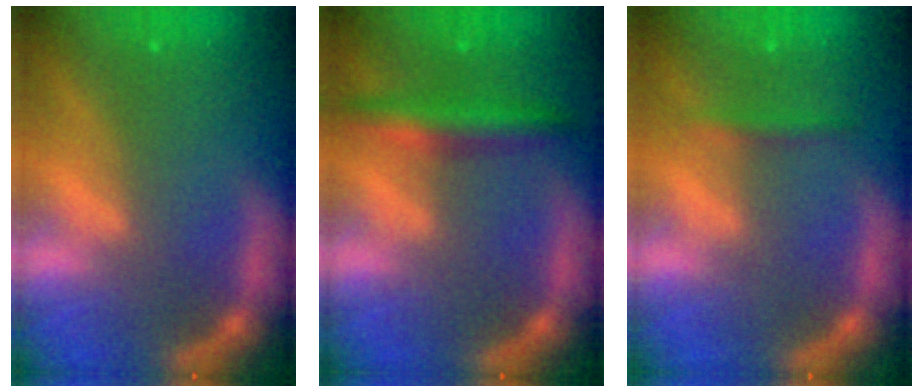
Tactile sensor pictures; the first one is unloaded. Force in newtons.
{"total": 4.0}
{"total": 1.4}